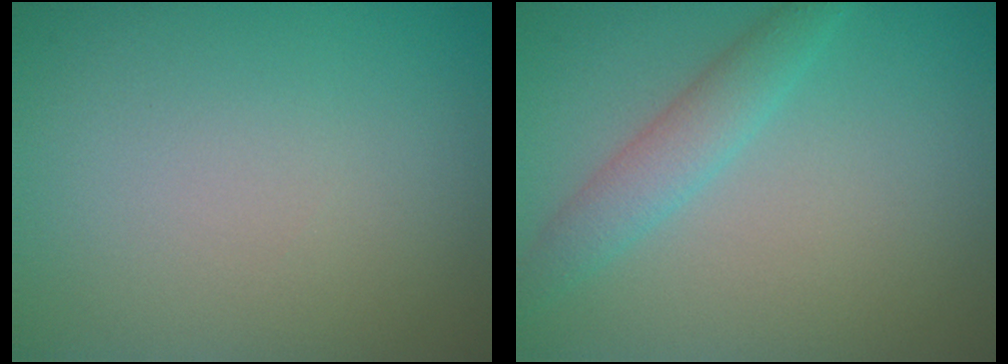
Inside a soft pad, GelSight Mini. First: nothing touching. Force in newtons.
{"total": 2.6, "press": 2.6, "slide": 0.0}